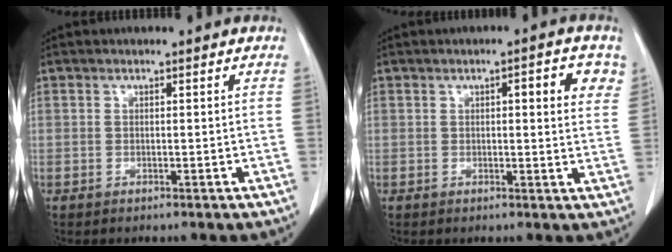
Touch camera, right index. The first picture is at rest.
{"total": 5.1, "force": [1.9, 1.0, 4.6], "torque": [-0.053, 0.005, 0.017]}